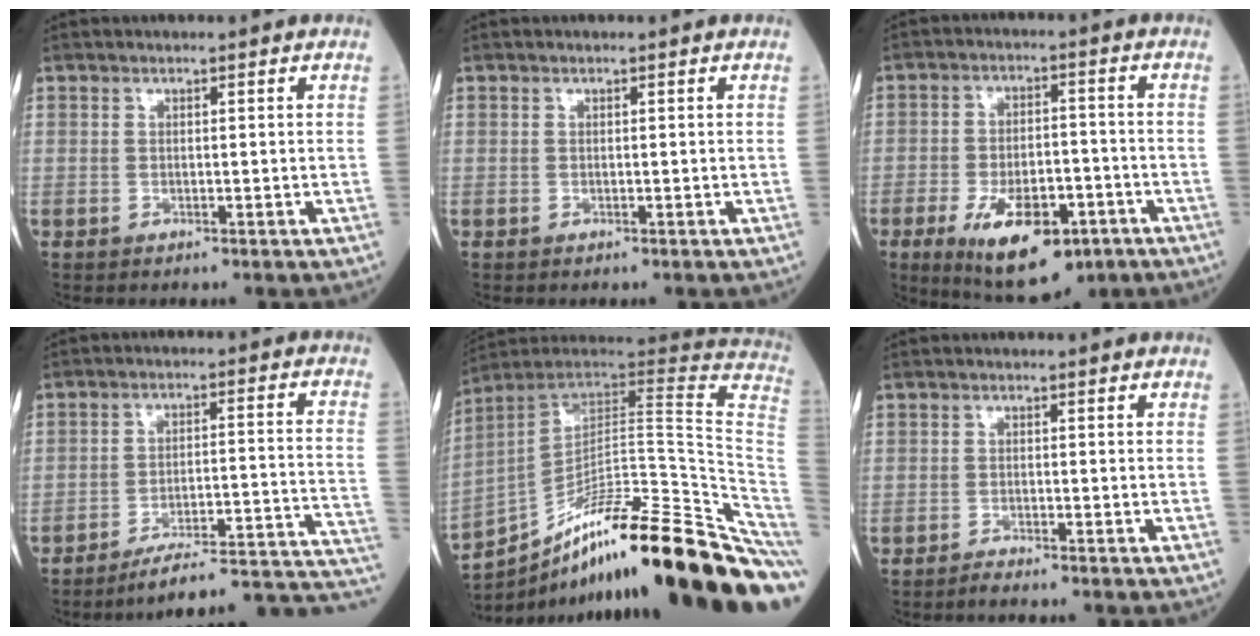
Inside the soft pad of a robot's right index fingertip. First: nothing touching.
{"total": 0.0}
{"total": 13.2, "force": [-6.6, 5.4, 10.1], "torque": [-0.173, -0.014, -0.096]}
{"total": 17.1, "force": [-15.9, 0.1, 6.3], "torque": [-0.032, 0.035, -0.212]}
{"total": 29.2, "force": [-18.7, 2.6, 22.2], "torque": [-0.216, 0.025, -0.281]}
{"total": 1.5, "force": [-1.3, -0.4, 0.5], "torque": [-0.012, 0.000, -0.022]}